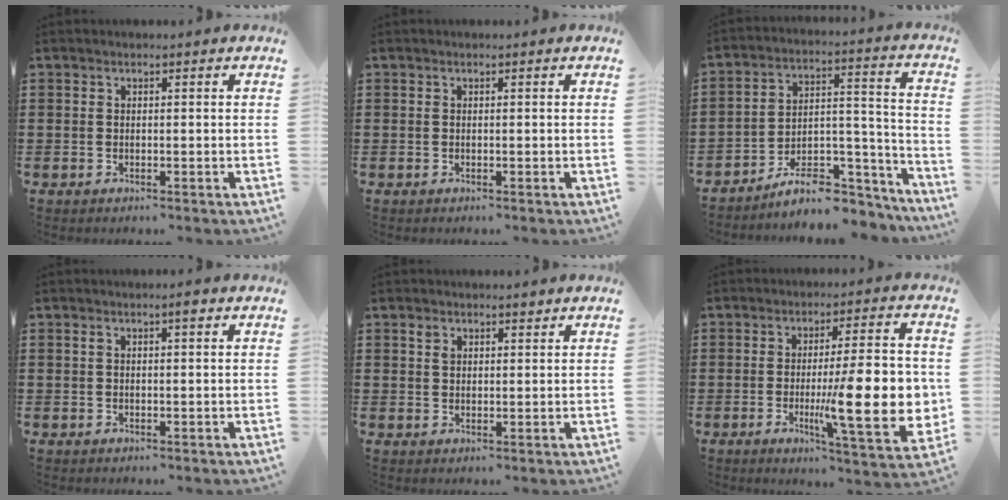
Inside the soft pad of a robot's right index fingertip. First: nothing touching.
{"total": 0.0}
{"total": 8.2, "force": [-6.7, 3.2, 3.5], "torque": [-0.044, 0.023, -0.120]}
{"total": 1.5, "force": [0.6, 0.3, 1.3], "torque": [-0.018, 0.000, 0.007]}
{"total": 2.0, "force": [1.4, 1.1, 0.8], "torque": [-0.013, -0.001, 0.025]}
{"total": 15.7, "force": [-1.8, 3.4, 15.3], "torque": [-0.224, -0.019, -0.028]}